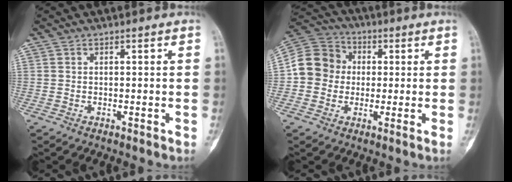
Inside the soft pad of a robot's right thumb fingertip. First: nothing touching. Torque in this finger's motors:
{"motor_torque": [1.23, 1.13, 0.25, -0.30, 0.04]}